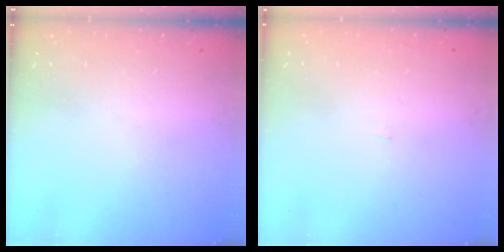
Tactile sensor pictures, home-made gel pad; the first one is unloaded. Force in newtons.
{"total": 0.9, "press": 0.9, "slide": 0.0}